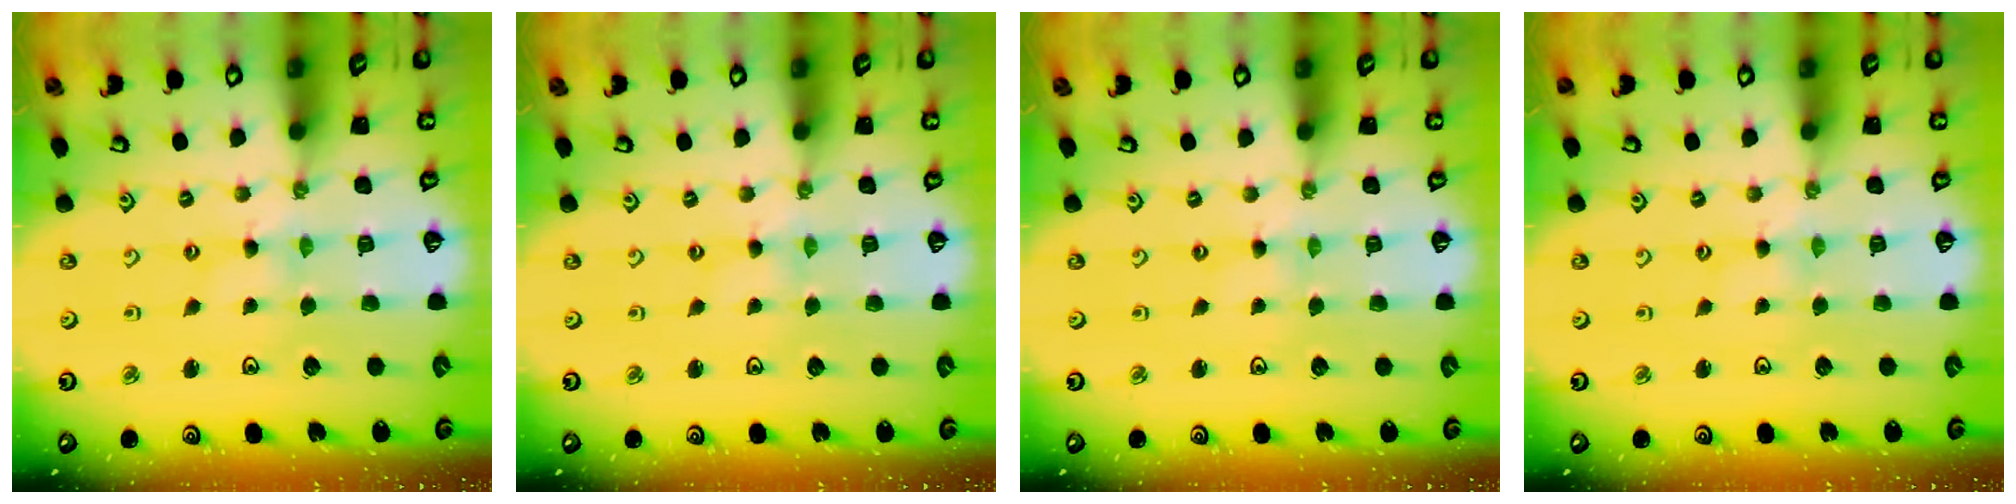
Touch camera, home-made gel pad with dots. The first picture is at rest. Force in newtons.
{"total": 0.0}
{"total": 0.0}
{"total": 0.7, "press": 0.7, "slide": 0.1}